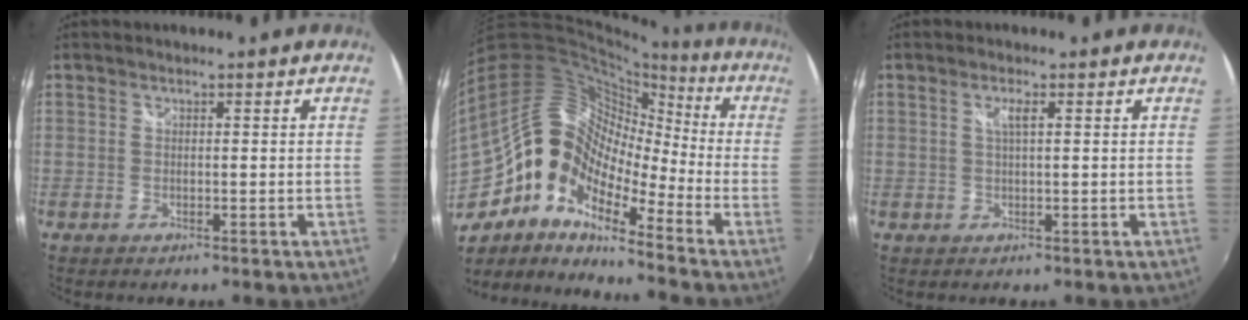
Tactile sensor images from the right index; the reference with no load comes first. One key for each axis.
{"total": 20.7, "fx": -9.3, "fy": 11.4, "fz": 14.5, "tx": -0.266, "ty": -0.013, "tz": -0.194}
{"total": 1.8, "fx": 0.6, "fy": 0.1, "fz": 1.7, "tx": -0.032, "ty": 0.001, "tz": 0.009}